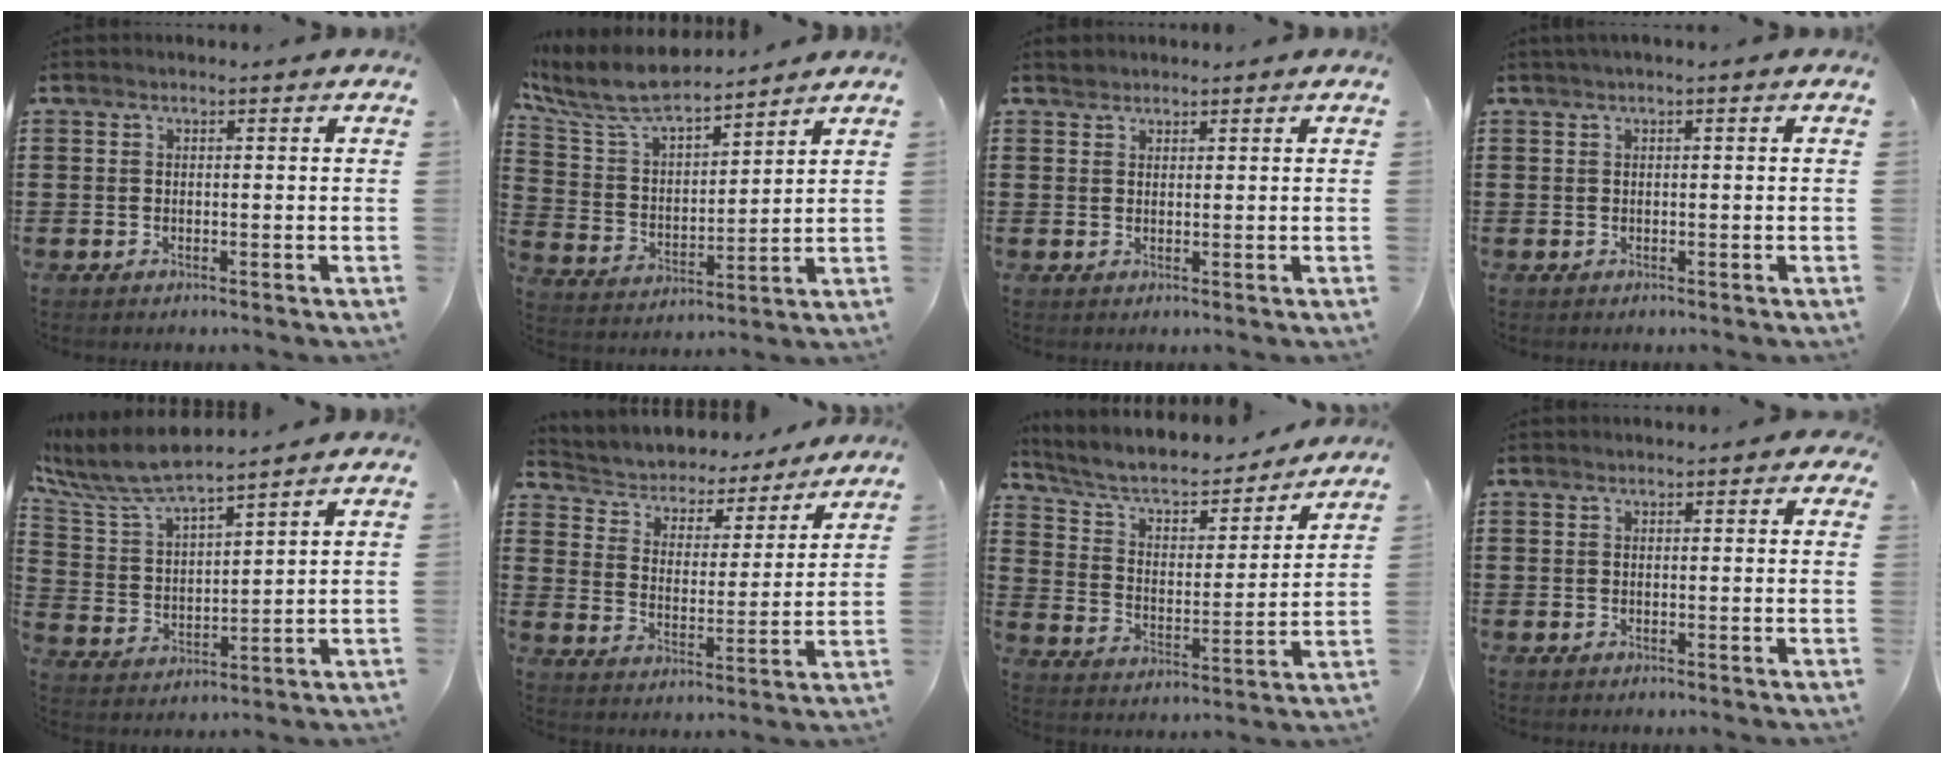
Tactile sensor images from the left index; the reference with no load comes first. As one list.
[{"total": 8.9, "force": [7.8, 1.9, 3.7], "torque": [-0.108, -0.039, 0.138]}, {"total": 1.1, "force": [1.0, 0.5, 0.0], "torque": [-0.004, 0.000, 0.020]}, {"total": 0.6, "force": [0.0, 0.0, 0.6], "torque": [-0.009, -0.004, 0.001]}, {"total": 7.8, "force": [7.1, 0.9, 3.1], "torque": [-0.091, -0.033, 0.124]}, {"total": 3.6, "force": [3.5, 1.0, 0.0], "torque": [-0.026, -0.030, 0.050]}, {"total": 6.1, "force": [5.1, 2.0, 2.6], "torque": [-0.076, -0.035, 0.081]}, {"total": 0.5, "force": [0.3, 0.3, 0.3], "torque": [-0.008, 0.004, 0.006]}]